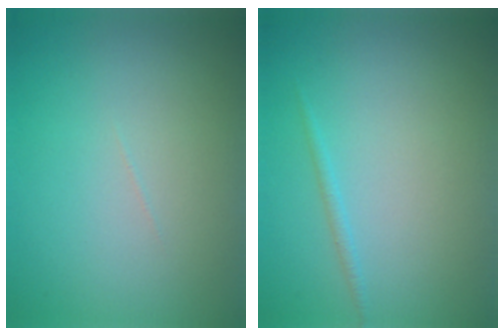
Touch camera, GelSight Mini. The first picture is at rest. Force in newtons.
{"total": 0.7, "press": 0.7, "slide": 0.1}